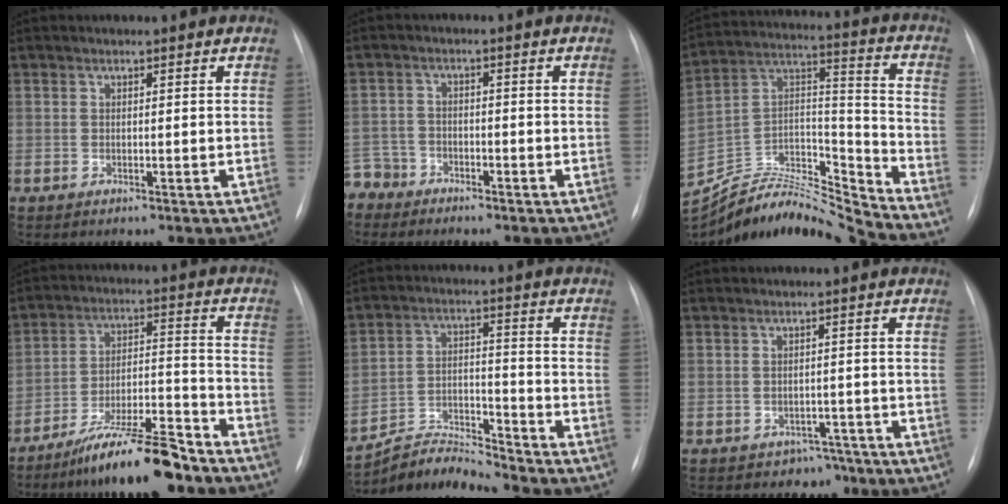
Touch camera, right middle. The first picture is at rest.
{"total": 5.1, "force": [-4.4, 2.6, -0.6], "torque": [0.019, -0.004, -0.088]}
{"total": 19.6, "force": [-19.2, 0.2, 3.8], "torque": [-0.062, 0.049, -0.330]}
{"total": 13.1, "force": [-10.6, 1.7, 7.5], "torque": [-0.115, 0.016, -0.180]}
{"total": 8.0, "force": [-7.8, -1.2, -0.6], "torque": [0.001, 0.021, -0.141]}
{"total": 2.6, "force": [-1.8, 1.9, -0.1], "torque": [0.005, 0.013, -0.020]}